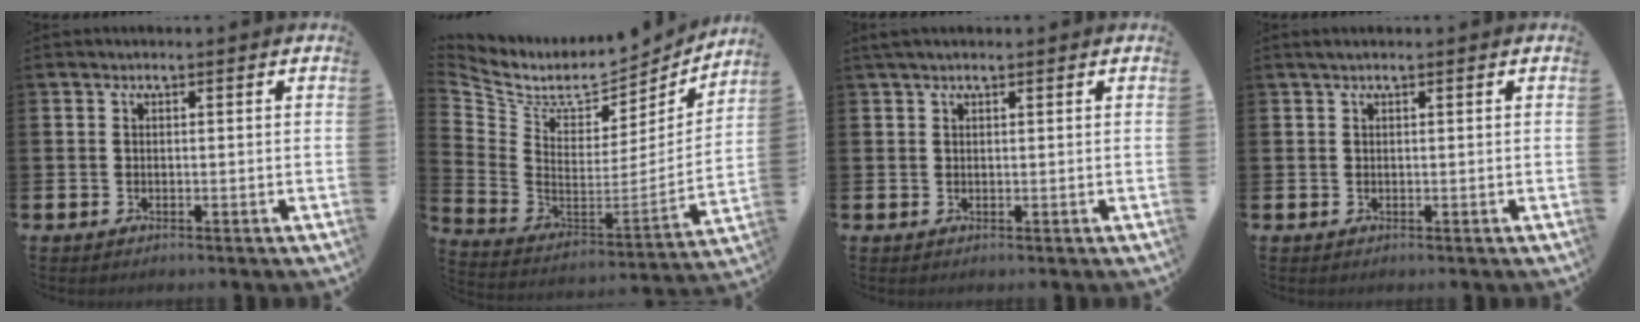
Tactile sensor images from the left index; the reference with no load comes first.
{"total": 7.6, "force": [6.6, 3.3, 2.0], "torque": [-0.083, -0.055, 0.114]}
{"total": 1.4, "force": [1.2, 0.4, 0.8], "torque": [-0.012, 0.003, 0.019]}
{"total": 0.8, "force": [0.5, 0.1, 0.6], "torque": [-0.015, 0.004, 0.009]}